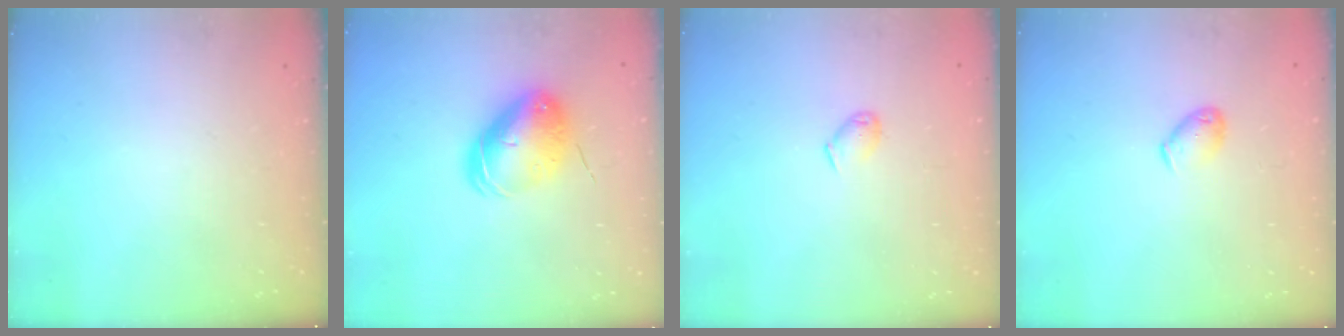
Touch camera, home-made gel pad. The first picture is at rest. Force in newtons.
{"total": 9.6, "press": 9.4, "slide": 2.0}
{"total": 5.0, "press": 4.9, "slide": 0.8}
{"total": 5.0, "press": 5.0, "slide": 0.7}